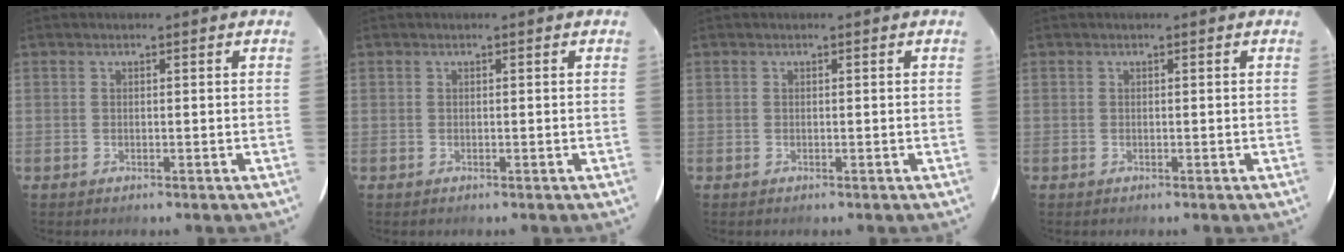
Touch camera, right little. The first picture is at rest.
{"total": 0.0}
{"total": 0.0}
{"total": 0.0}